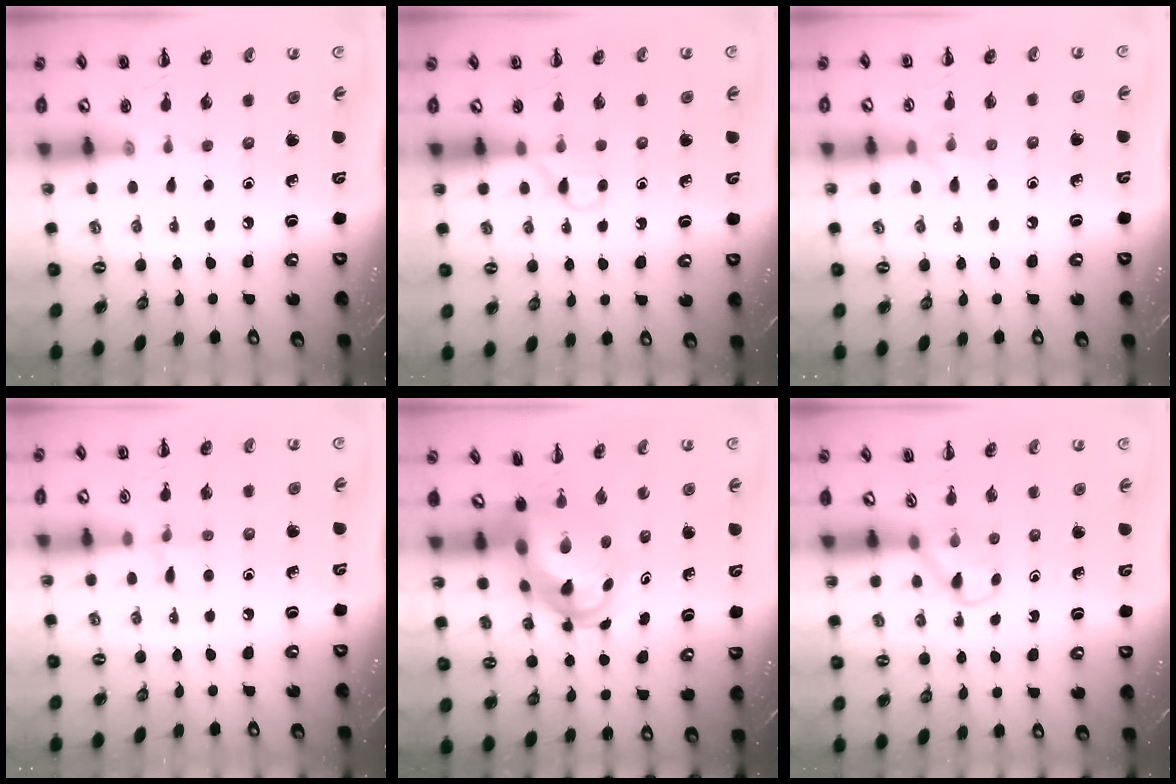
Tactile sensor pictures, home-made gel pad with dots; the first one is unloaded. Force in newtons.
{"total": 2.9, "press": 2.7, "slide": 0.9}
{"total": 5.1, "press": 5.0, "slide": 1.0}
{"total": 5.4, "press": 5.1, "slide": 2.0}
{"total": 5.9, "press": 5.6, "slide": 1.7}
{"total": 2.9, "press": 2.7, "slide": 1.2}